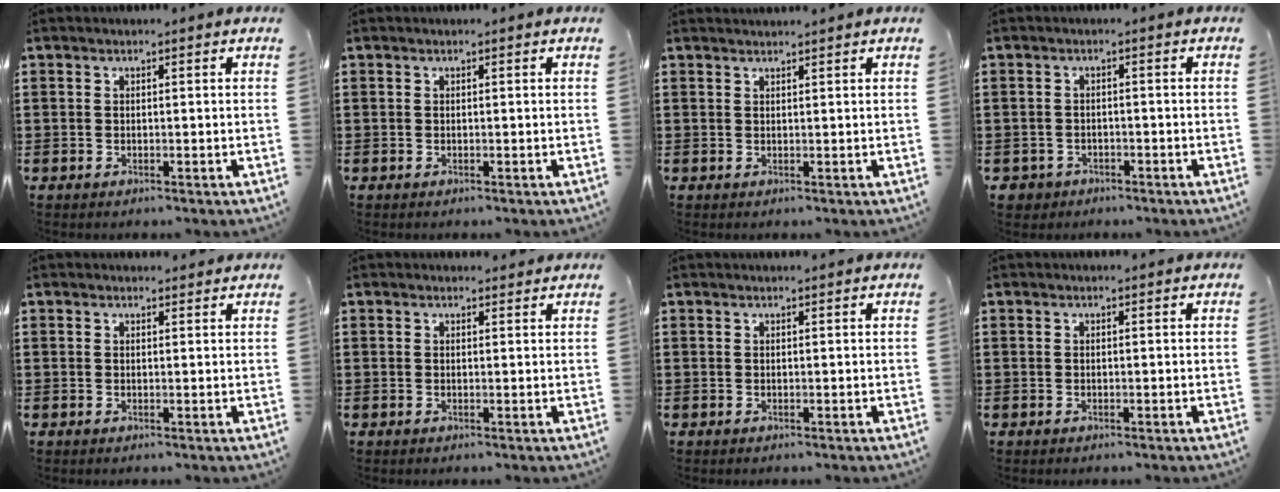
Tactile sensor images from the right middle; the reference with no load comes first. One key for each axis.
{"total": 0.0}
{"total": 1.1, "fx": 1.1, "fy": -0.2, "fz": 0.0, "tx": -0.002, "ty": -0.003, "tz": 0.022}
{"total": 1.6, "fx": -1.3, "fy": 0.9, "fz": -0.1, "tx": -0.005, "ty": 0.002, "tz": -0.031}
{"total": 1.0, "fx": 0.9, "fy": 0.3, "fz": 0.1, "tx": 0.004, "ty": -0.001, "tz": 0.015}
{"total": 1.0, "fx": 1.0, "fy": 0.2, "fz": 0.0, "tx": 0.005, "ty": -0.001, "tz": 0.017}
{"total": 0.5, "fx": 0.5, "fy": -0.2, "fz": 0.0, "tx": -0.001, "ty": 0.001, "tz": 0.010}
{"total": 0.0}